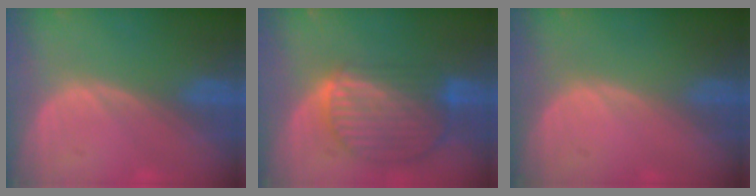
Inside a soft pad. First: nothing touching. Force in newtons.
{"total": 10.2, "press": 8.7, "slide": 5.3}
{"total": 0.0}